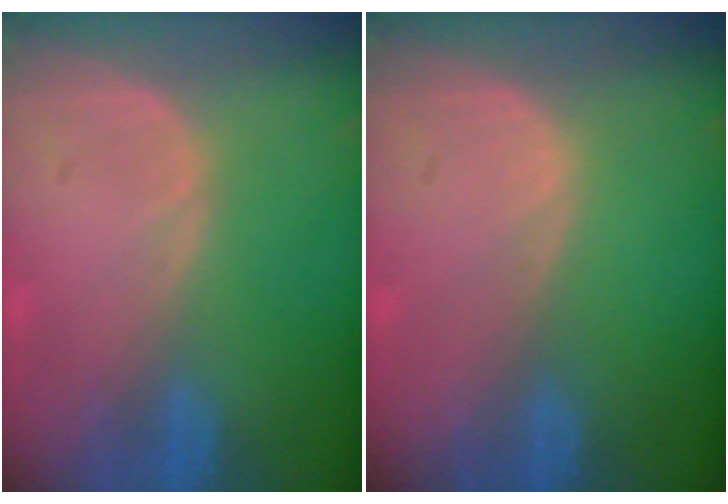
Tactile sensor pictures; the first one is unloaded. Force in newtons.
{"total": 0.0}